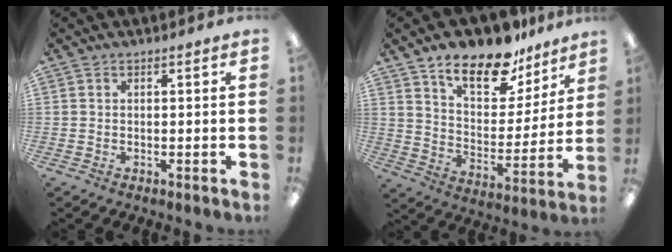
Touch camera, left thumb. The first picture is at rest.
{"total": 15.9, "force": [11.9, 7.2, 7.7], "torque": [-0.129, -0.075, 0.210]}